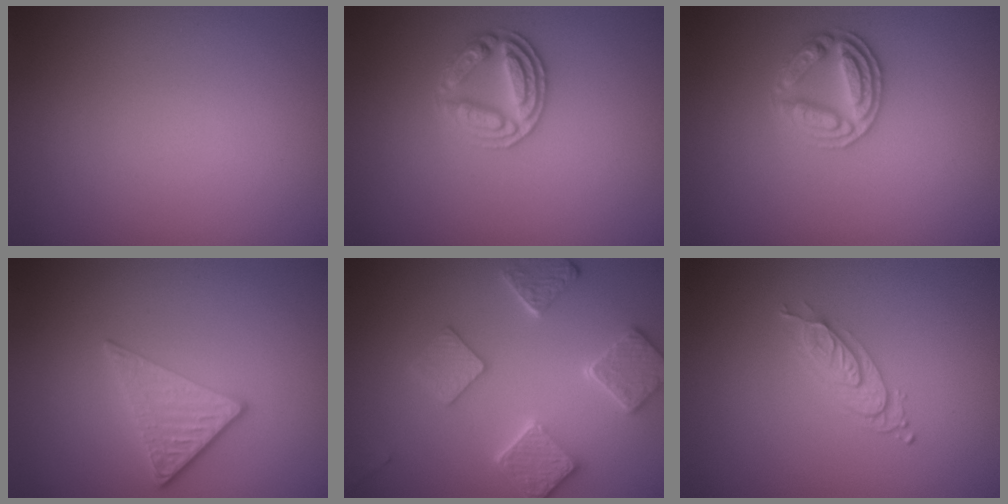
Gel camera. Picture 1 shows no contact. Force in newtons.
{"total": 2.9, "press": 2.9, "slide": 0.5}
{"total": 2.9, "press": 2.9, "slide": 0.5}
{"total": 2.8, "press": 2.5, "slide": 1.3}
{"total": 4.2, "press": 4.1, "slide": 0.9}
{"total": 2.0, "press": 1.4, "slide": 1.4}